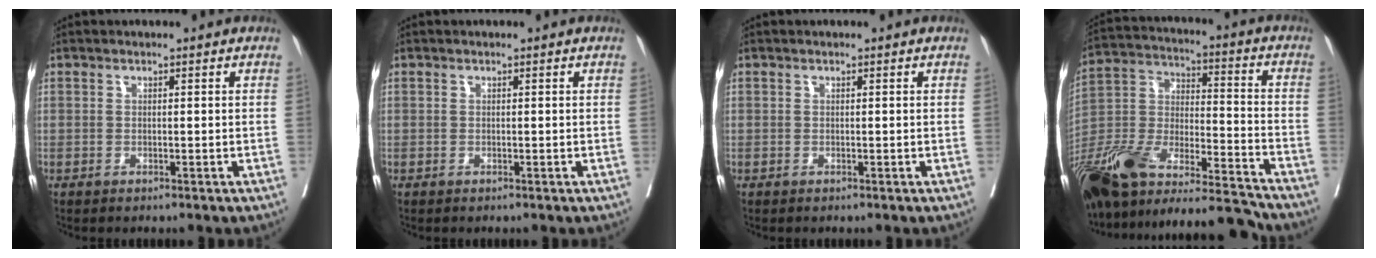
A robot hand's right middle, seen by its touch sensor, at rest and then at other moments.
{"total": 0.0}
{"total": 0.0}
{"total": 27.1, "force": [-22.9, 4.0, 13.9], "torque": [-0.281, -0.027, -0.392]}